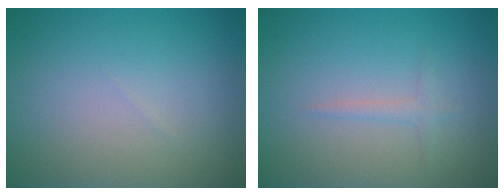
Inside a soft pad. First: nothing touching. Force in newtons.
{"total": 1.3, "press": 1.3, "slide": 0.0}